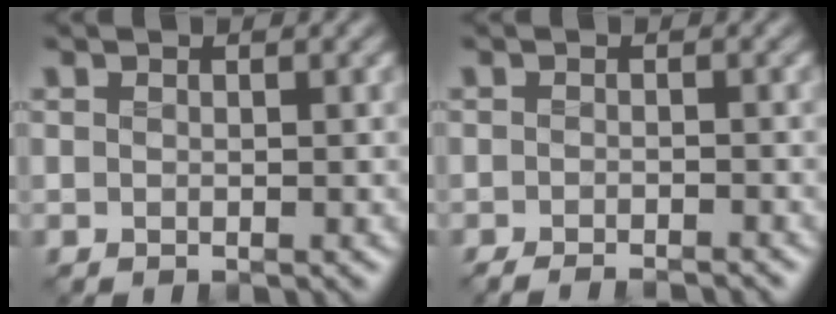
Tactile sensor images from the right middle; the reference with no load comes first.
{"total": 2.2, "force": [-2.2, 0.0, 0.4], "torque": [0.000, -0.006, -0.034]}